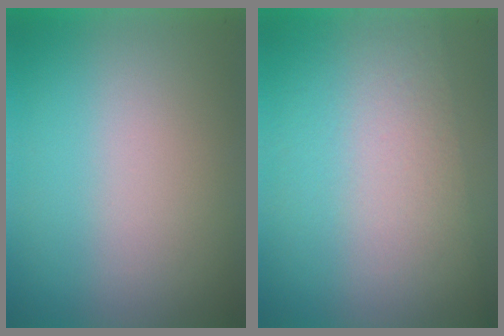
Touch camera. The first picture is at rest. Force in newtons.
{"total": 2.8}